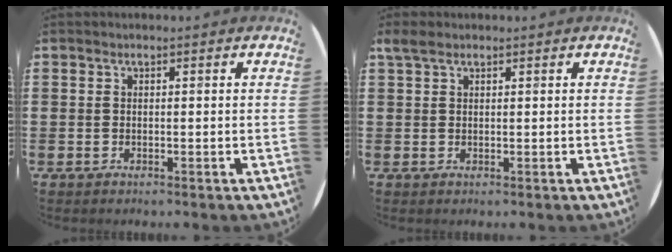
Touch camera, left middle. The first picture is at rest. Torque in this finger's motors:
{"motor_torque": [0.47, -0.45, 0.04, 0.04]}